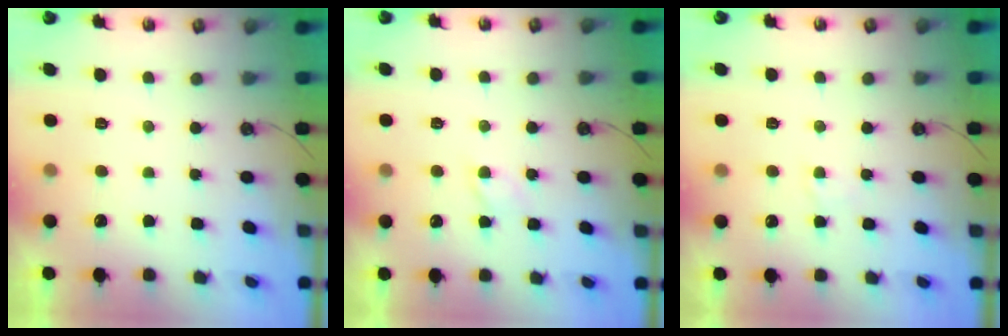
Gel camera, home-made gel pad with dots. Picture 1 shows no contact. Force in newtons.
{"total": 2.8, "press": 2.8, "slide": 0.4}
{"total": 2.9, "press": 2.9, "slide": 0.4}